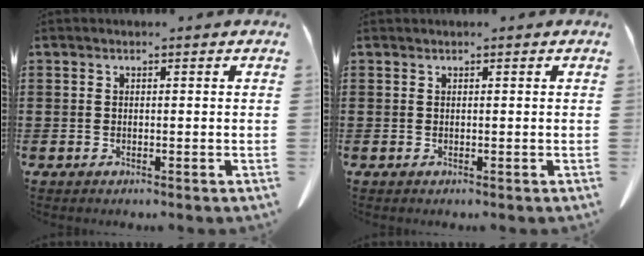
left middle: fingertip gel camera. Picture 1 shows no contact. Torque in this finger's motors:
{"motor_torque": [-0.66, 0.54, -0.10, -0.01]}